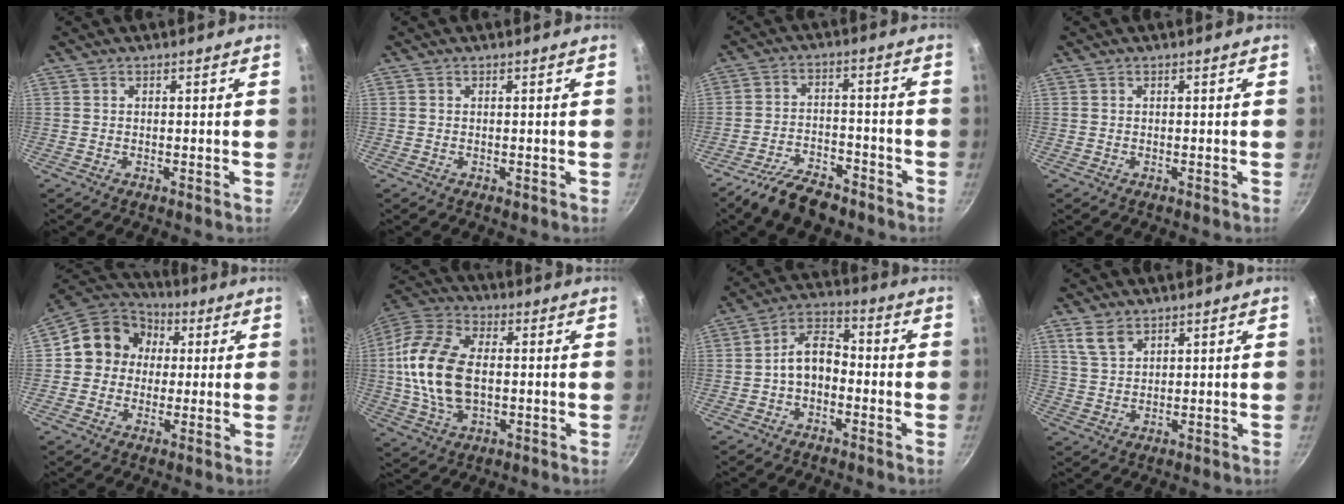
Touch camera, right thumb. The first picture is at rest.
{"total": 0.5, "force": [-0.1, 0.4, 0.3], "torque": [0.000, 0.000, -0.002]}
{"total": 9.7, "force": [-7.4, 4.2, 4.7], "torque": [-0.077, 0.055, -0.127]}
{"total": 0.0}
{"total": 12.1, "force": [1.6, 11.0, 4.9], "torque": [-0.043, 0.026, 0.005]}
{"total": 17.2, "force": [0.1, 10.6, 13.6], "torque": [-0.258, 0.018, -0.008]}
{"total": 7.8, "force": [-1.5, 5.2, 5.6], "torque": [-0.070, 0.039, -0.039]}
{"total": 4.7, "force": [3.2, 2.4, 2.5], "torque": [-0.043, -0.014, 0.068]}